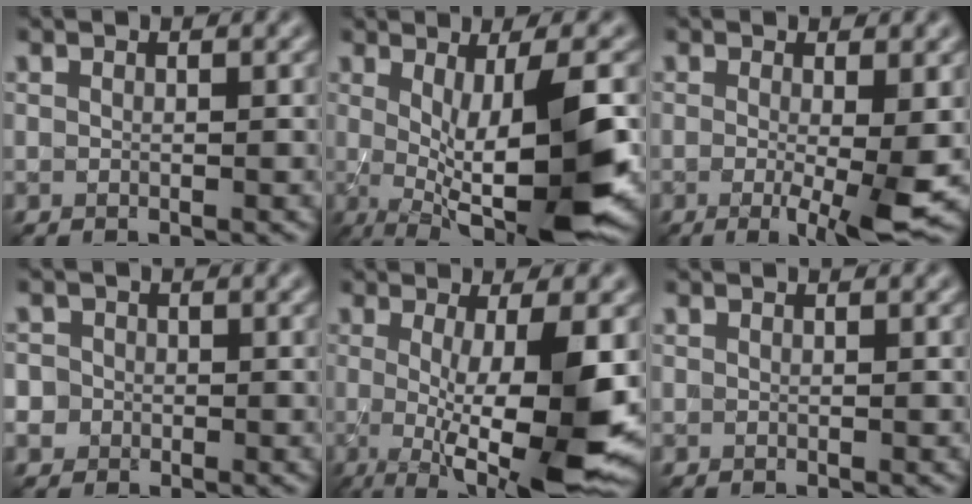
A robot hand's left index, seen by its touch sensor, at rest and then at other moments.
{"total": 10.5, "force": [-0.5, 2.5, 10.1], "torque": [-0.148, -0.012, -0.002]}
{"total": 4.7, "force": [-0.8, 0.7, 4.6], "torque": [-0.071, -0.015, -0.009]}
{"total": 2.7, "force": [-0.5, 2.6, 0.4], "torque": [0.003, 0.017, -0.032]}
{"total": 10.7, "force": [-0.9, 2.6, 10.4], "torque": [-0.146, -0.021, -0.009]}
{"total": 0.0}